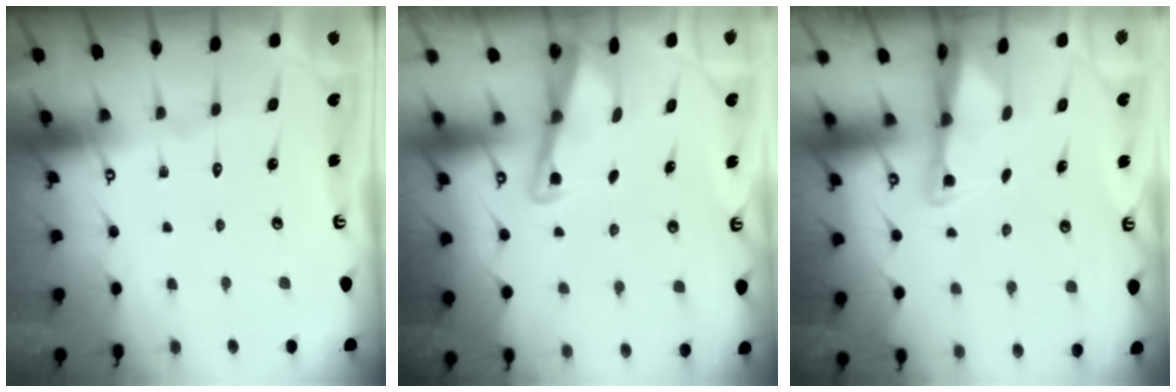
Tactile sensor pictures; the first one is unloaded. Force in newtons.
{"total": 3.5, "press": 3.5, "slide": 0.3}
{"total": 2.0, "press": 2.0, "slide": 0.3}